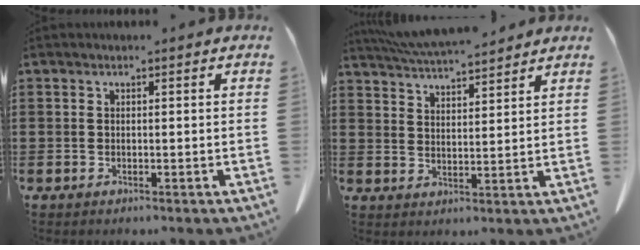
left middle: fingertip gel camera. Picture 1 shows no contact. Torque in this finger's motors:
{"motor_torque": [1.02, -0.08, 0.26, 0.15]}